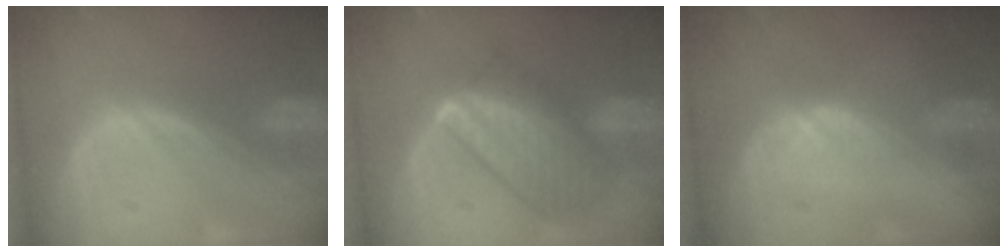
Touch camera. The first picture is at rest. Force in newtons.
{"total": 10.1, "press": 10.1, "slide": 0.7}
{"total": 1.7, "press": 1.5, "slide": 0.8}